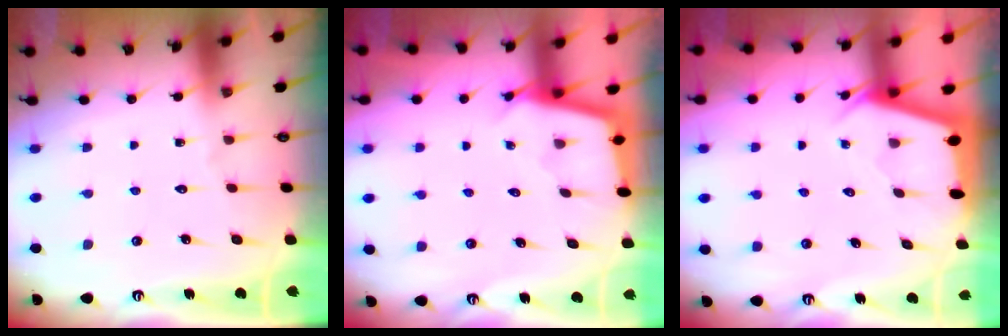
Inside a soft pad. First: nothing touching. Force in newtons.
{"total": 2.5, "press": 2.5, "slide": 0.2}
{"total": 2.3, "press": 2.3, "slide": 0.2}